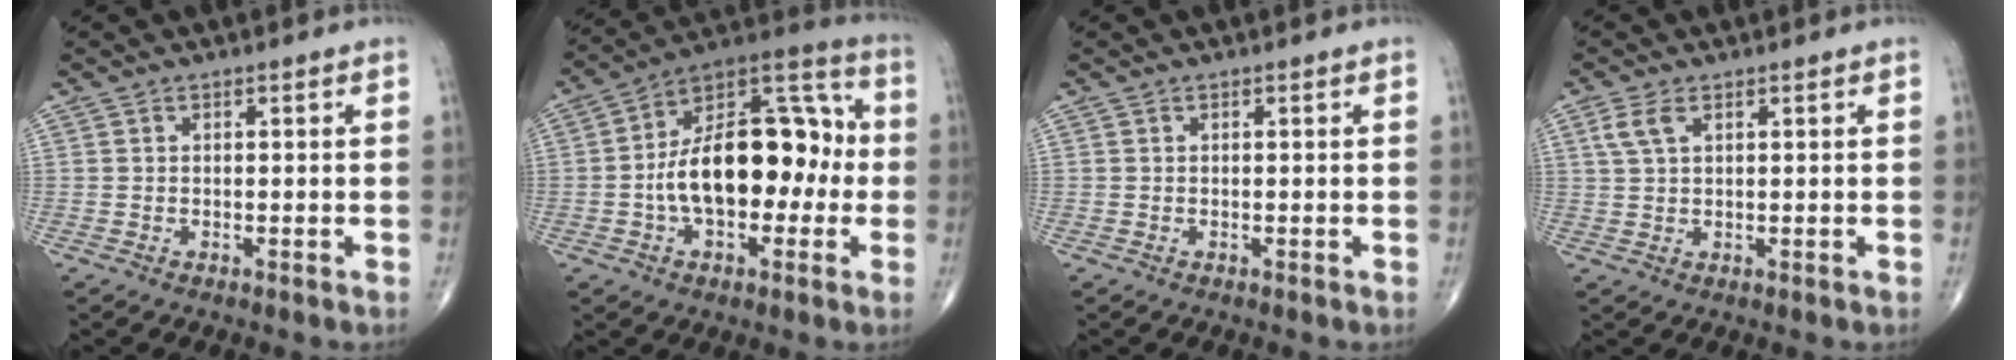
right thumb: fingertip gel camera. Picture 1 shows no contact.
{"total": 20.9, "force": [-1.6, 11.8, 17.3], "torque": [-0.256, 0.049, -0.031]}
{"total": 0.0}
{"total": 3.4, "force": [1.5, 1.7, 2.5], "torque": [-0.061, 0.009, 0.035]}